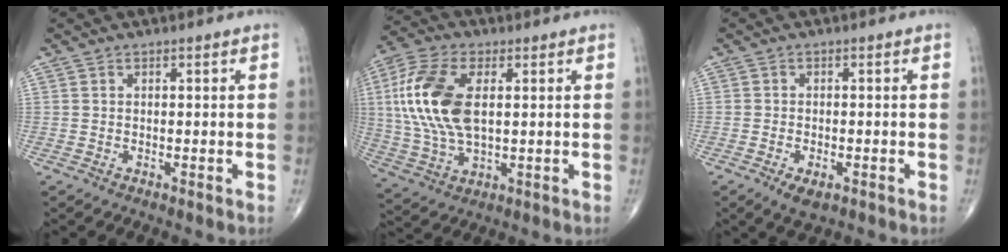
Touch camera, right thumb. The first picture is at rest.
{"total": 16.2, "force": [2.7, 8.3, 13.6], "torque": [-0.296, 0.003, 0.052]}
{"total": 3.6, "force": [-1.8, 1.8, 2.6], "torque": [-0.044, 0.000, -0.026]}